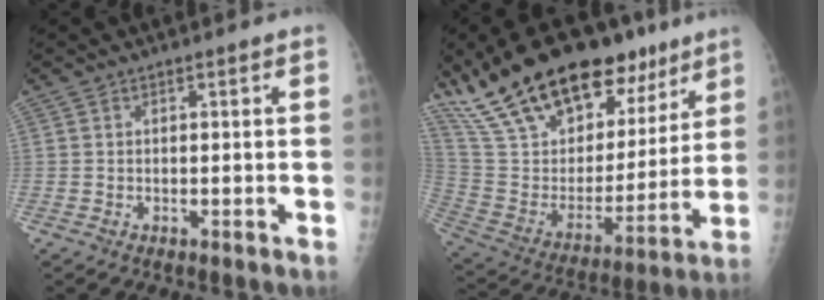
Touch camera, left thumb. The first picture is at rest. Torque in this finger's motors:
{"motor_torque": [0.69, 0.63, 1.47, -1.30, 0.40]}